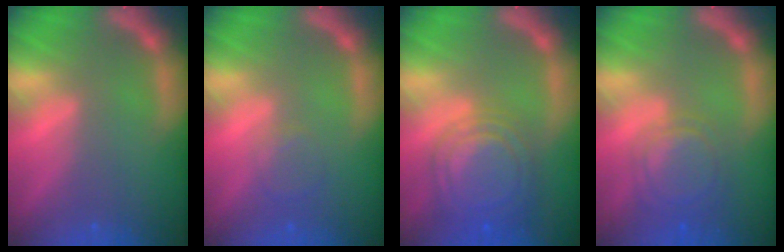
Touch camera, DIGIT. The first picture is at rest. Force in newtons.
{"total": 2.0}
{"total": 9.5}
{"total": 5.6}